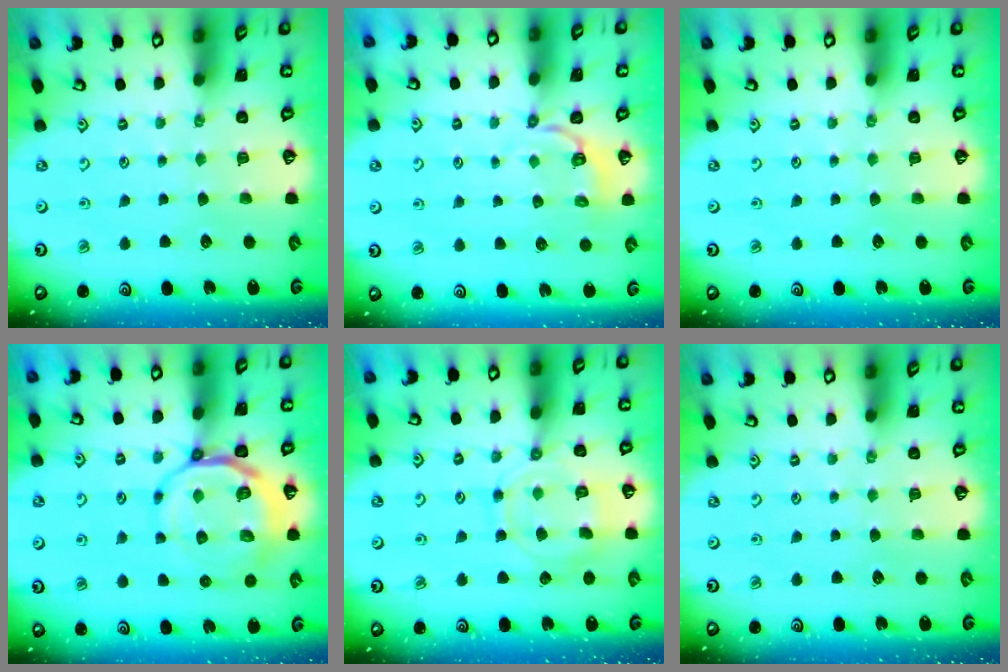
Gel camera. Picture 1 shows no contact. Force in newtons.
{"total": 3.5, "press": 2.6, "slide": 2.4}
{"total": 0.0}
{"total": 11.2, "press": 10.9, "slide": 2.3}
{"total": 11.2, "press": 11.1, "slide": 1.1}
{"total": 0.0}